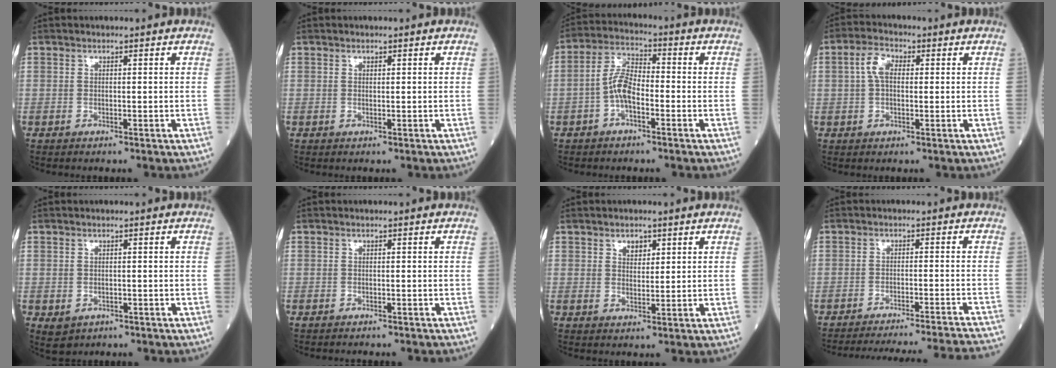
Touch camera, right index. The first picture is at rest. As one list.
[{"total": 0.0}, {"total": 5.9, "force": [-1.8, 2.3, 5.1], "torque": [-0.104, 0.013, -0.040]}, {"total": 4.1, "force": [0.7, 2.1, 3.5], "torque": [-0.080, 0.015, 0.013]}, {"total": 2.1, "force": [-0.8, 1.8, 0.9], "torque": [-0.012, 0.000, 0.000]}, {"total": 2.5, "force": [-2.3, 0.6, 0.9], "torque": [-0.015, -0.003, -0.026]}, {"total": 2.3, "force": [1.4, 1.4, 1.2], "torque": [-0.015, -0.001, 0.025]}, {"total": 22.8, "force": [-21.6, -1.3, 7.2], "torque": [-0.073, -0.034, -0.273]}]